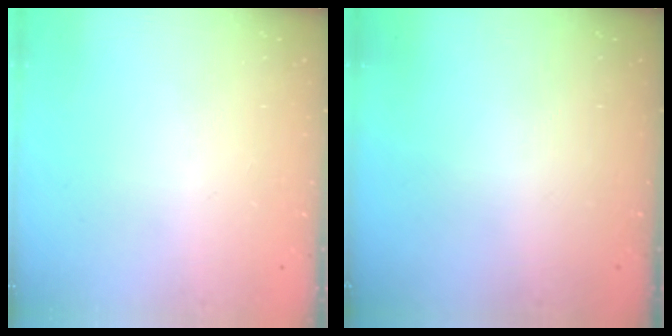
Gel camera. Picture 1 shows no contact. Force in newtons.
{"total": 0.0}